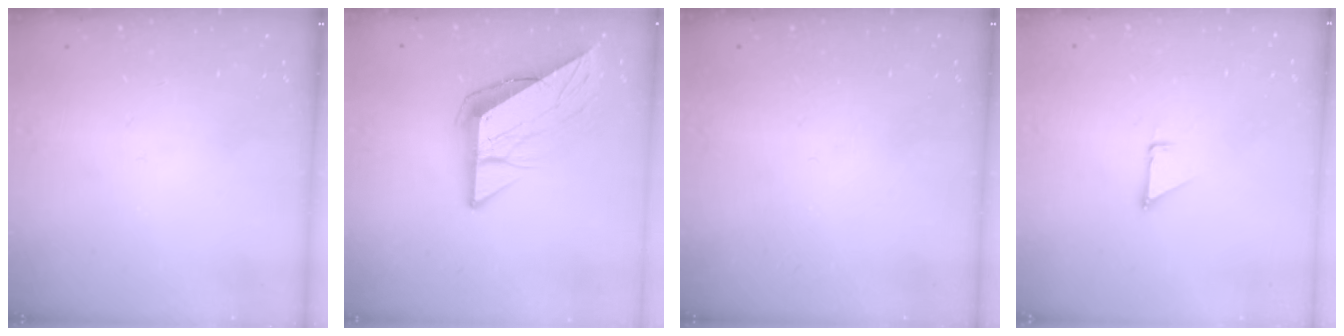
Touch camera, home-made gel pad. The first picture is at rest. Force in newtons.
{"total": 10.2, "press": 10.1, "slide": 1.3}
{"total": 0.0}
{"total": 1.5, "press": 1.5, "slide": 0.1}